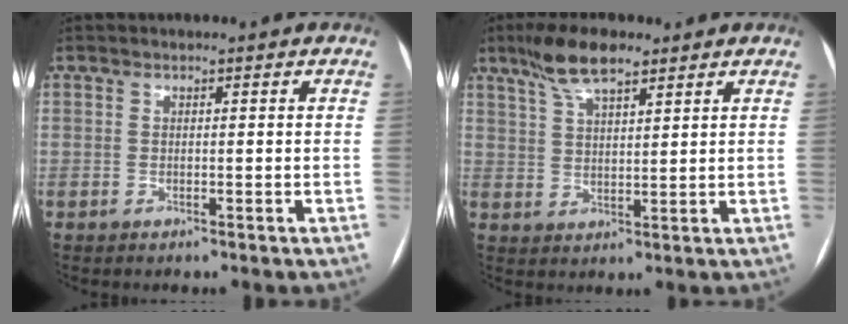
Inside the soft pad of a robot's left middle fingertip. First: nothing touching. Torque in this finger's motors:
{"motor_torque": [0.67, -0.70, 0.11, 0.02]}